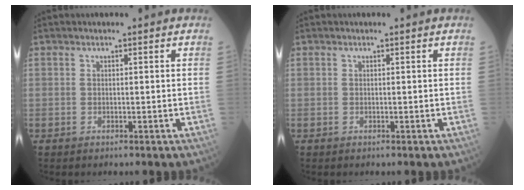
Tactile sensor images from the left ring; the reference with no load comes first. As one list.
[{"total": 0.0}]